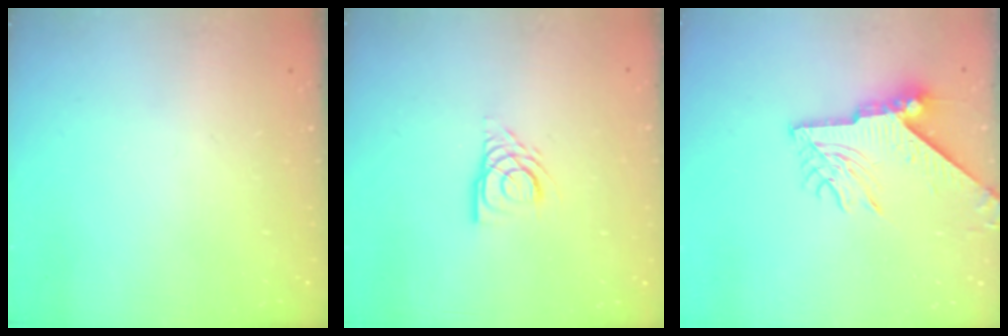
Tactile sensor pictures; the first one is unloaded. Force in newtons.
{"total": 6.1, "press": 6.0, "slide": 0.5}
{"total": 9.9, "press": 9.9, "slide": 0.8}